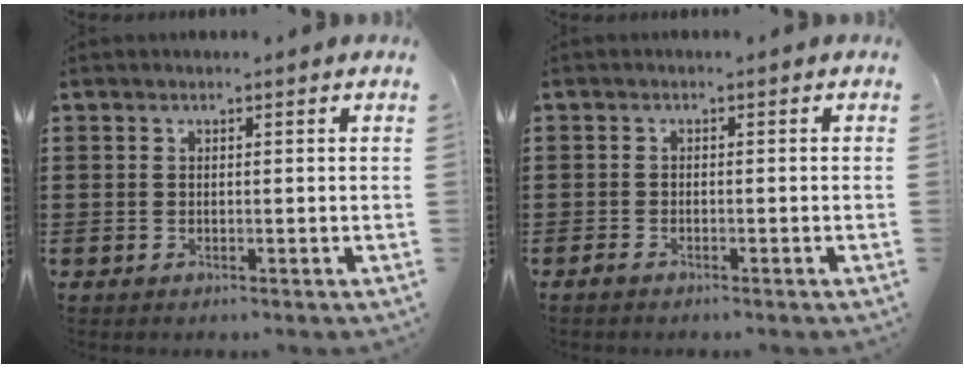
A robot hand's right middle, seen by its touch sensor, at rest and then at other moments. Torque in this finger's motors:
{"motor_torque": [-0.78, 0.68, -0.02, -0.01]}